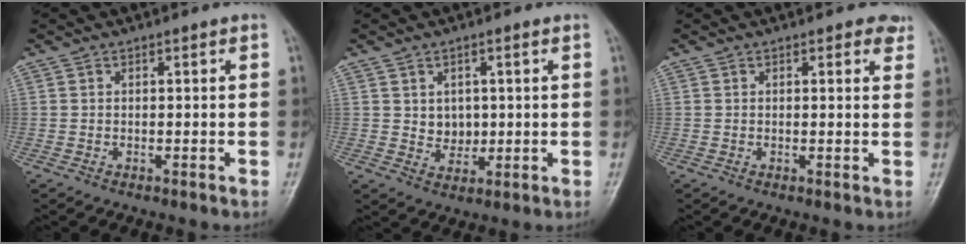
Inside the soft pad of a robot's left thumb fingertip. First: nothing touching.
{"total": 4.1, "force": [0.7, 3.4, 2.1], "torque": [-0.009, -0.007, 0.018]}
{"total": 2.3, "force": [1.5, 1.2, 1.3], "torque": [0.002, -0.005, 0.011]}